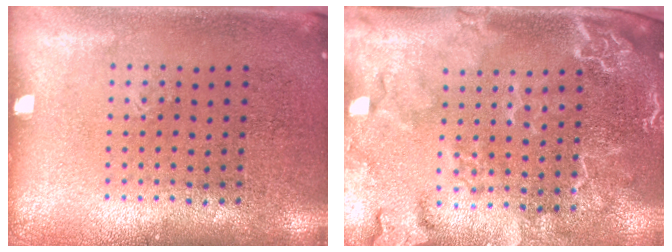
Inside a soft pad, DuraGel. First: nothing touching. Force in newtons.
{"total": 2.8, "press": 2.5, "slide": 1.3}